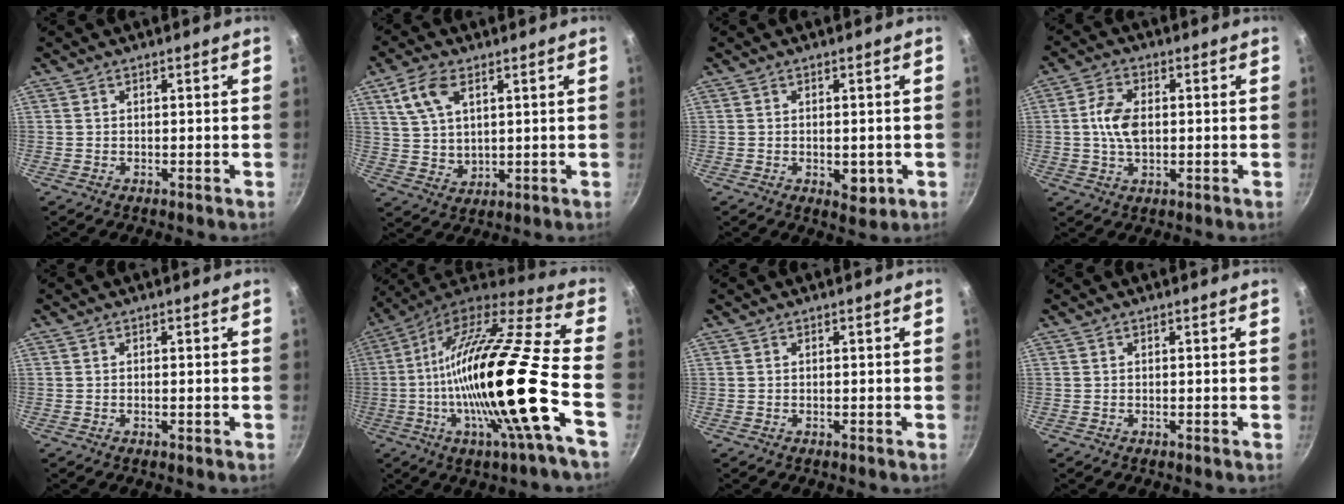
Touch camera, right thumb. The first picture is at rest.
{"total": 8.8, "force": [4.0, 5.0, 6.0], "torque": [-0.107, -0.012, 0.082]}
{"total": 4.2, "force": [-0.9, 2.4, 3.4], "torque": [-0.039, -0.004, -0.008]}
{"total": 7.1, "force": [0.3, 4.3, 5.6], "torque": [-0.101, 0.008, 0.003]}
{"total": 0.7, "force": [-0.2, 0.2, 0.7], "torque": [-0.012, 0.001, -0.004]}
{"total": 26.8, "force": [-6.3, 3.5, 25.8], "torque": [-0.416, -0.002, -0.122]}
{"total": 0.0}
{"total": 0.0}